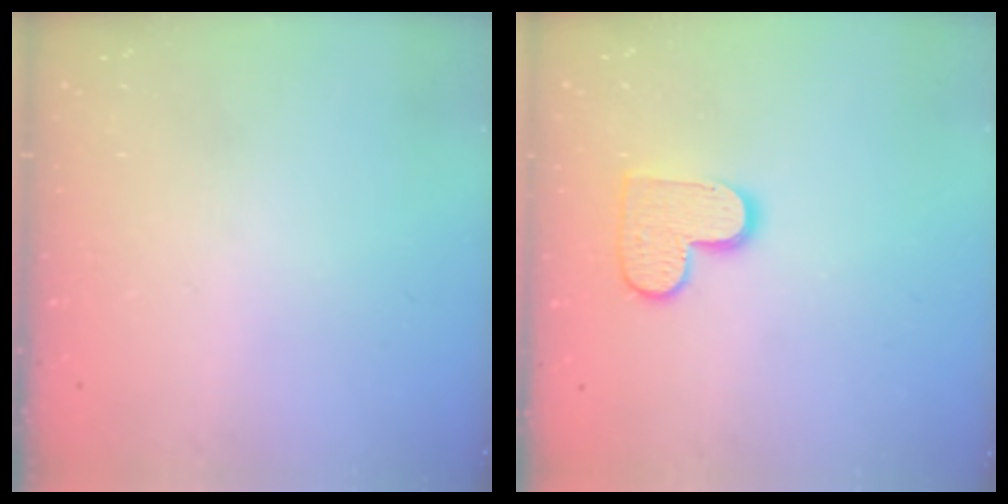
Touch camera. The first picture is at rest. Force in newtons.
{"total": 10.5, "press": 10.5, "slide": 0.5}